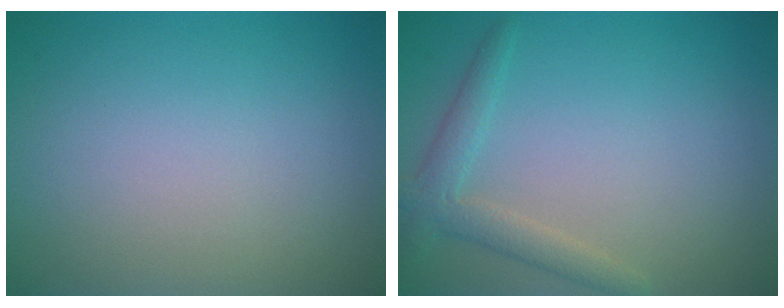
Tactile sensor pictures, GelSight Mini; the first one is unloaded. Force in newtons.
{"total": 2.5, "press": 2.5, "slide": 0.2}